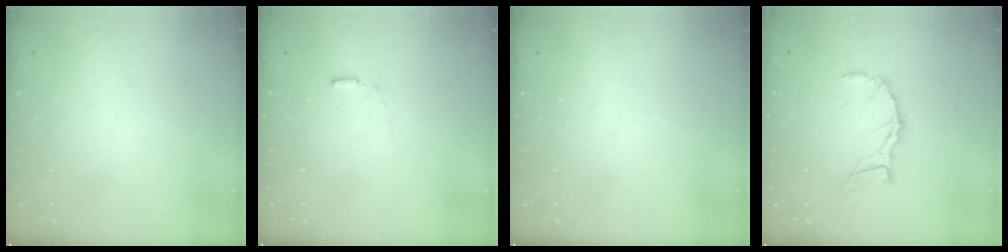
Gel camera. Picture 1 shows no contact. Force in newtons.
{"total": 4.9, "press": 4.9, "slide": 0.5}
{"total": 0.0}
{"total": 9.5, "press": 9.4, "slide": 1.4}